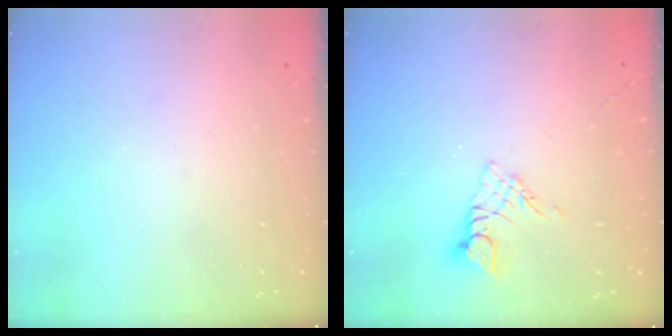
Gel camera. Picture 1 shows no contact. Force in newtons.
{"total": 6.5, "press": 6.5, "slide": 0.6}